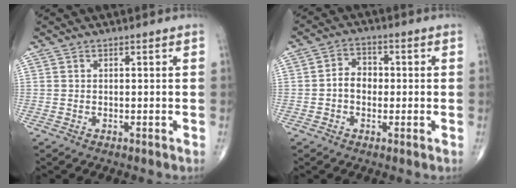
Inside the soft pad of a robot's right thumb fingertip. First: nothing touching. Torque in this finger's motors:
{"motor_torque": [-0.44, 0.39, 0.33, 0.23, 0.07]}